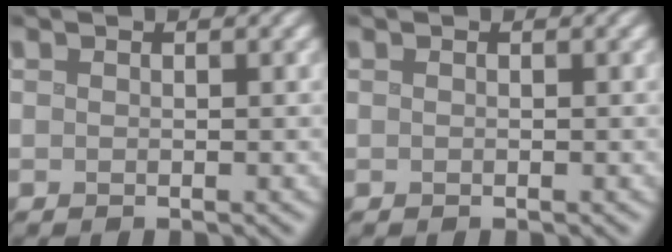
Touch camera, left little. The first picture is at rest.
{"total": 0.0}